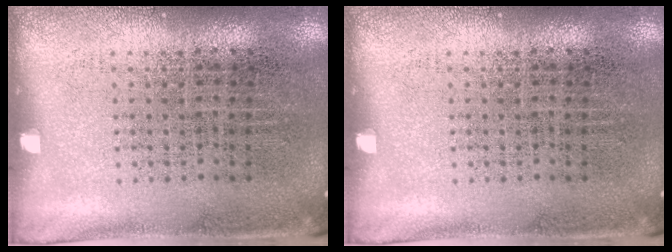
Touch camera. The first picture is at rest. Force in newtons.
{"total": 0.0}